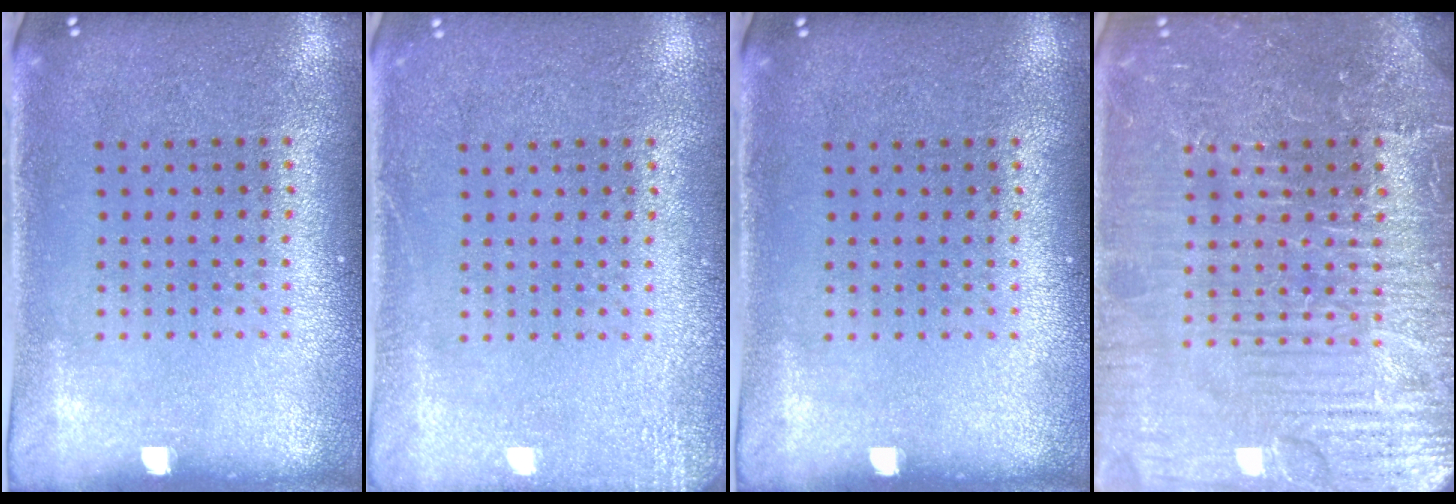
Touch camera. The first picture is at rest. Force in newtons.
{"total": 1.9, "press": 1.9, "slide": 0.3}
{"total": 0.0}
{"total": 7.7, "press": 7.7, "slide": 1.0}